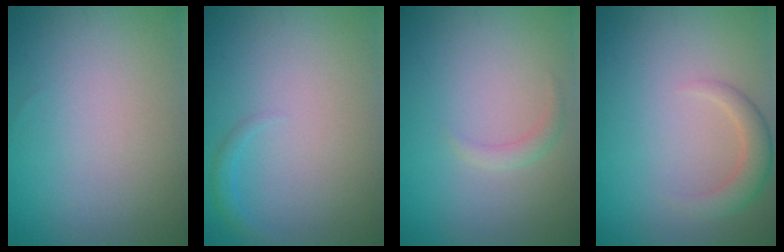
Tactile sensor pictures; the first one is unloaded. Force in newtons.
{"total": 0.9, "press": 0.9, "slide": 0.1}
{"total": 1.0, "press": 1.0, "slide": 0.0}
{"total": 2.4, "press": 2.3, "slide": 0.3}